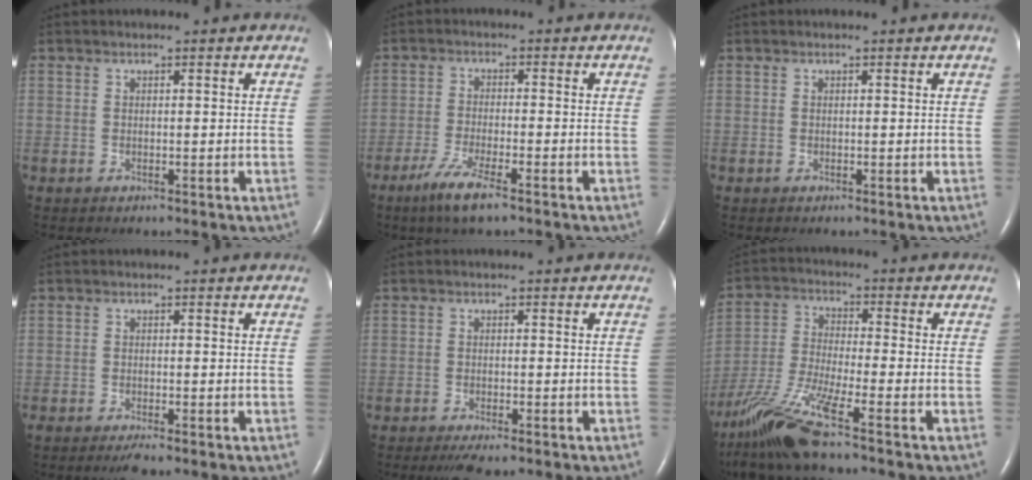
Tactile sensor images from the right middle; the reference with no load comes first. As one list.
[{"total": 5.9, "force": [-3.8, 0.6, 4.4], "torque": [-0.099, -0.013, -0.071]}, {"total": 0.0}, {"total": 2.3, "force": [-1.8, 0.0, 1.4], "torque": [-0.027, -0.007, -0.029]}, {"total": 4.6, "force": [-3.7, 0.8, 2.5], "torque": [-0.037, -0.011, -0.054]}, {"total": 12.1, "force": [-8.8, -0.6, 8.3], "torque": [-0.176, -0.026, -0.169]}]